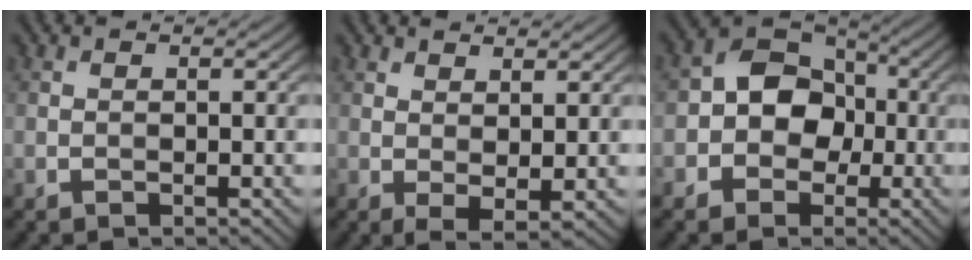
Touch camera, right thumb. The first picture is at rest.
{"total": 2.6, "force": [1.4, 0.7, 2.0], "torque": [-0.042, -0.008, 0.033]}
{"total": 7.1, "force": [-1.2, 5.8, 3.9], "torque": [-0.059, 0.007, -0.046]}